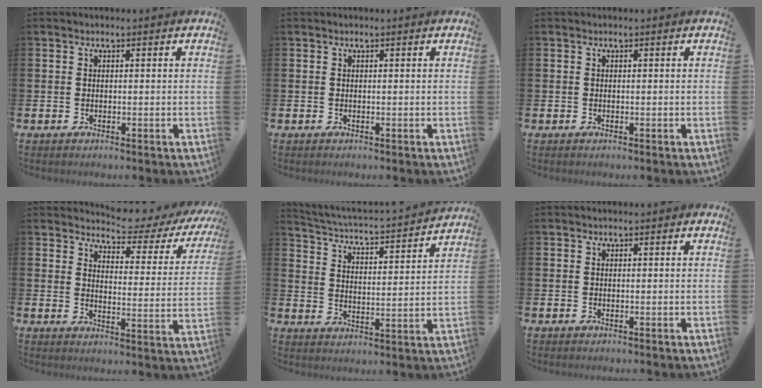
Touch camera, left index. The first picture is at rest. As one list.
[{"total": 0.0}, {"total": 0.0}, {"total": 4.4, "force": [4.0, 1.3, 1.2], "torque": [-0.037, -0.035, 0.061]}, {"total": 4.0, "force": [3.9, 0.3, 0.9], "torque": [-0.037, -0.046, 0.056]}, {"total": 0.0}]